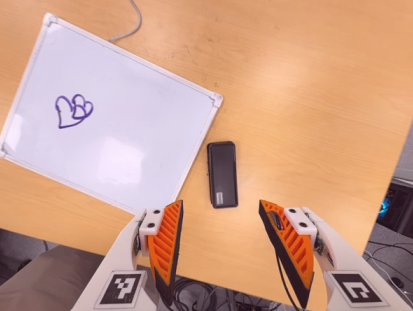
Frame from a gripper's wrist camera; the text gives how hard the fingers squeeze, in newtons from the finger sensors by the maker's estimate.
{"total": 0.0}